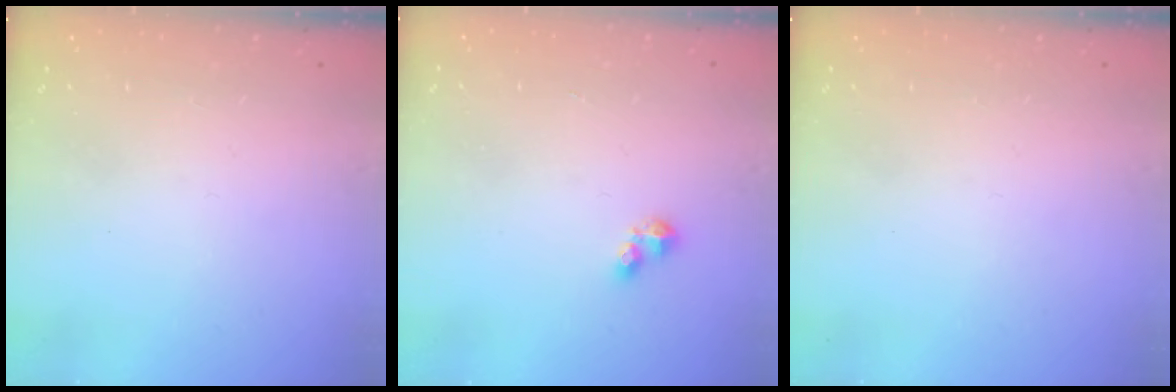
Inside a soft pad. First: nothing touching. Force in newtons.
{"total": 2.8, "press": 2.8, "slide": 0.4}
{"total": 0.0}